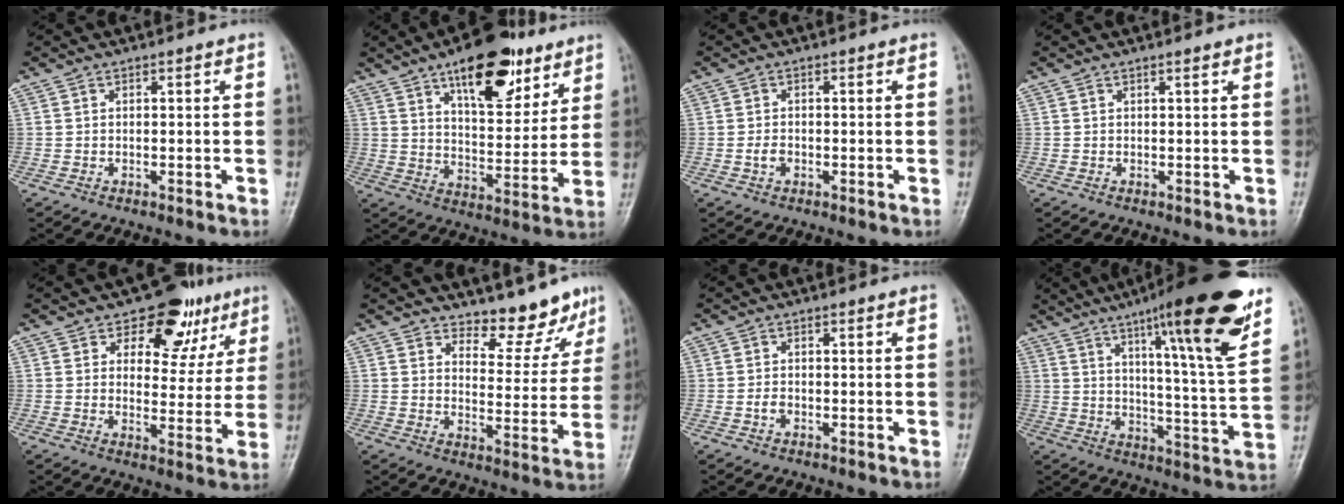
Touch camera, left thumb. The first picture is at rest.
{"total": 18.5, "force": [10.9, 8.1, 12.6], "torque": [-0.135, -0.048, 0.169]}
{"total": 1.9, "force": [-0.6, 1.3, 1.2], "torque": [-0.019, 0.005, -0.012]}
{"total": 0.7, "force": [0.5, 0.1, 0.4], "torque": [-0.008, -0.002, 0.008]}
{"total": 12.4, "force": [7.1, 7.9, 6.4], "torque": [-0.023, -0.027, 0.096]}
{"total": 9.0, "force": [7.9, 3.5, 2.4], "torque": [0.006, -0.071, 0.112]}
{"total": 1.5, "force": [-0.5, 1.1, 0.9], "torque": [-0.013, 0.004, -0.011]}
{"total": 22.7, "force": [13.5, 2.6, 18.1], "torque": [-0.242, -0.055, 0.200]}